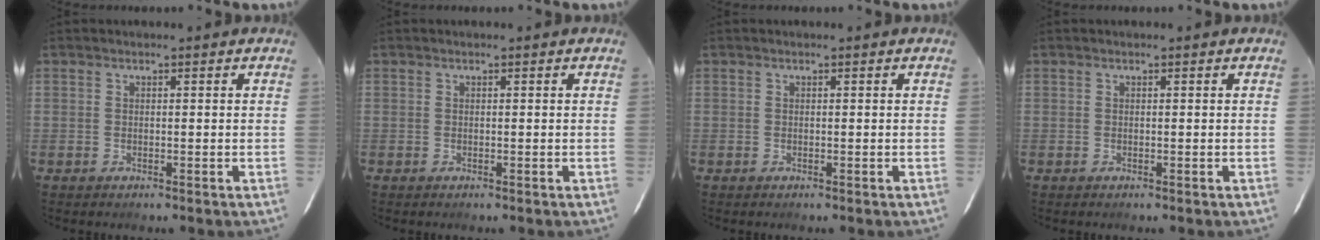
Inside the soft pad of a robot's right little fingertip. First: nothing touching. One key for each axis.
{"total": 0.0}
{"total": 0.0}
{"total": 0.0}